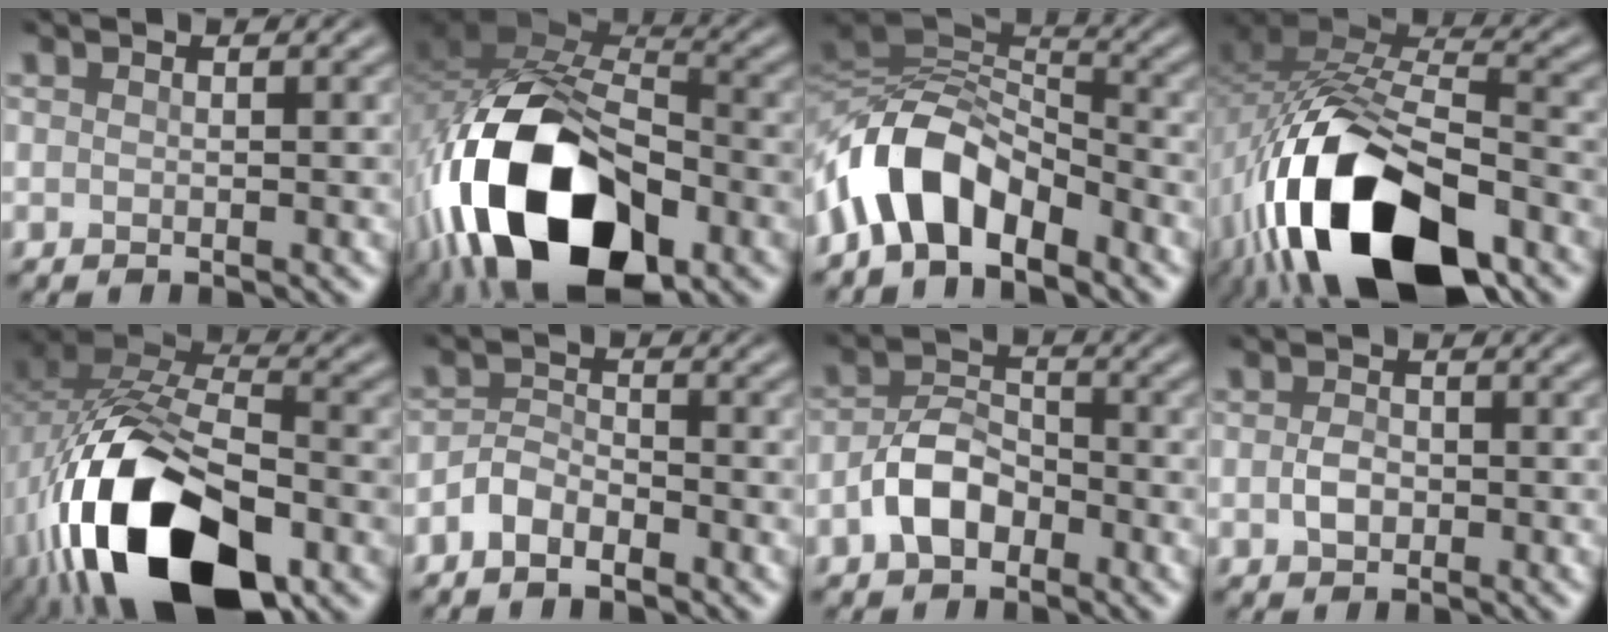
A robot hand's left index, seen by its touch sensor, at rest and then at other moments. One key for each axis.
{"total": 17.6, "fx": -7.4, "fy": 9.8, "fz": 12.6, "tx": -0.230, "ty": -0.012, "tz": -0.135}
{"total": 8.6, "fx": -4.9, "fy": 4.5, "fz": 5.6, "tx": -0.099, "ty": 0.010, "tz": -0.100}
{"total": 17.1, "fx": -8.0, "fy": 8.3, "fz": 12.6, "tx": -0.243, "ty": -0.020, "tz": -0.143}
{"total": 17.3, "fx": -7.1, "fy": 9.0, "fz": 13.0, "tx": -0.247, "ty": -0.024, "tz": -0.123}
{"total": 2.6, "fx": -1.7, "fy": 1.3, "fz": 1.5, "tx": -0.027, "ty": 0.008, "tz": -0.040}
{"total": 4.4, "fx": -2.0, "fy": 2.7, "fz": 2.8, "tx": -0.054, "ty": 0.009, "tz": -0.044}
{"total": 1.9, "fx": -0.3, "fy": 1.3, "fz": 1.3, "tx": -0.028, "ty": 0.000, "tz": -0.009}